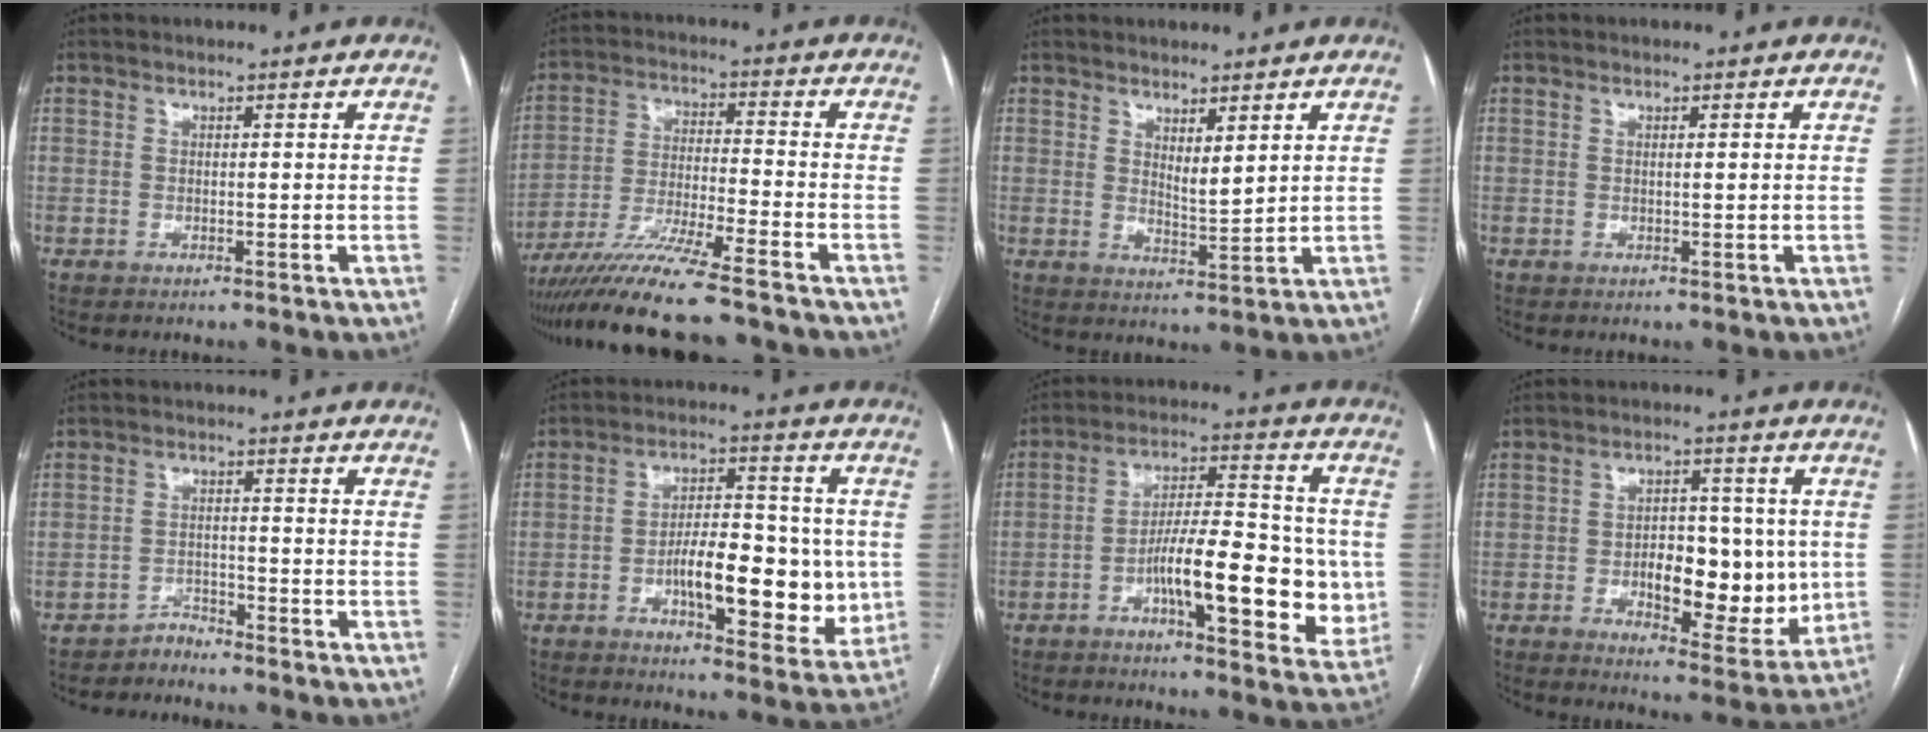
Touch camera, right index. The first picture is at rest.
{"total": 13.7, "force": [-11.6, -0.4, 7.4], "torque": [-0.124, -0.025, -0.194]}
{"total": 3.5, "force": [2.0, 0.6, 2.8], "torque": [-0.051, -0.018, 0.043]}
{"total": 0.6, "force": [0.2, -0.1, 0.6], "torque": [-0.012, 0.001, 0.002]}
{"total": 2.2, "force": [-2.1, 0.5, -0.5], "torque": [0.018, -0.003, -0.037]}
{"total": 14.6, "force": [-2.5, 5.5, 13.3], "torque": [-0.192, 0.010, -0.035]}
{"total": 16.6, "force": [-3.7, 4.7, 15.5], "torque": [-0.225, 0.012, -0.056]}
{"total": 12.7, "force": [-1.3, 6.2, 11.0], "torque": [-0.149, 0.007, -0.008]}